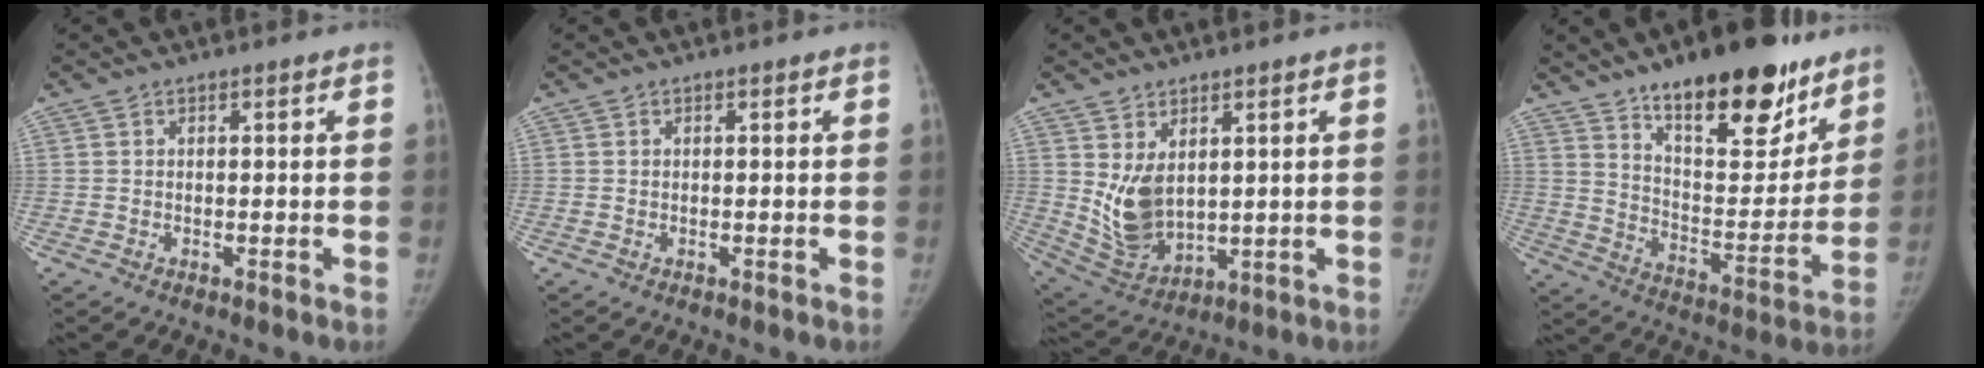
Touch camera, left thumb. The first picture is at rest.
{"total": 0.0}
{"total": 9.3, "force": [2.5, 5.9, 6.8], "torque": [-0.112, -0.029, 0.074]}
{"total": 24.4, "force": [16.3, 9.5, 15.4], "torque": [-0.175, -0.081, 0.251]}